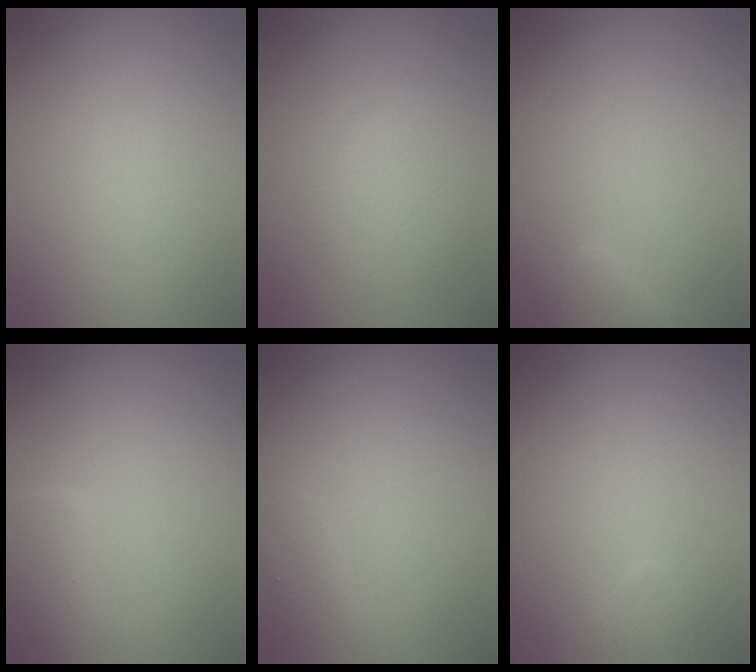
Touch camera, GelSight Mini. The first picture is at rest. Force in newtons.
{"total": 1.8, "press": 1.8, "slide": 0.1}
{"total": 1.3, "press": 1.3, "slide": 0.0}
{"total": 2.6, "press": 2.5, "slide": 0.3}
{"total": 0.8, "press": 0.8, "slide": 0.1}
{"total": 0.8, "press": 0.8, "slide": 0.0}